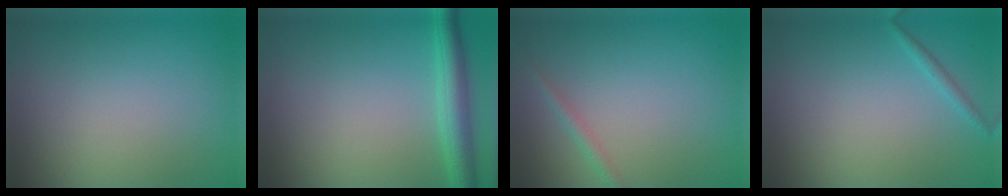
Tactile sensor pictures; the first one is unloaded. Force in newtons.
{"total": 3.8, "press": 3.8, "slide": 0.2}
{"total": 1.2, "press": 1.2, "slide": 0.0}
{"total": 0.8, "press": 0.8, "slide": 0.0}